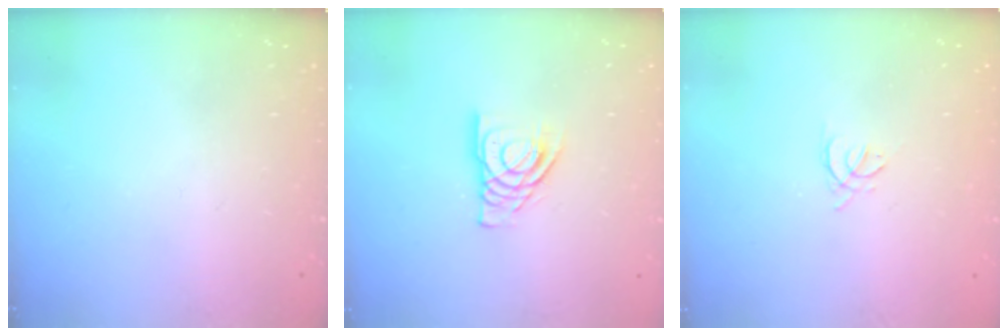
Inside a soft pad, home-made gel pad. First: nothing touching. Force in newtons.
{"total": 11.3, "press": 11.1, "slide": 1.6}
{"total": 1.5, "press": 1.4, "slide": 0.6}